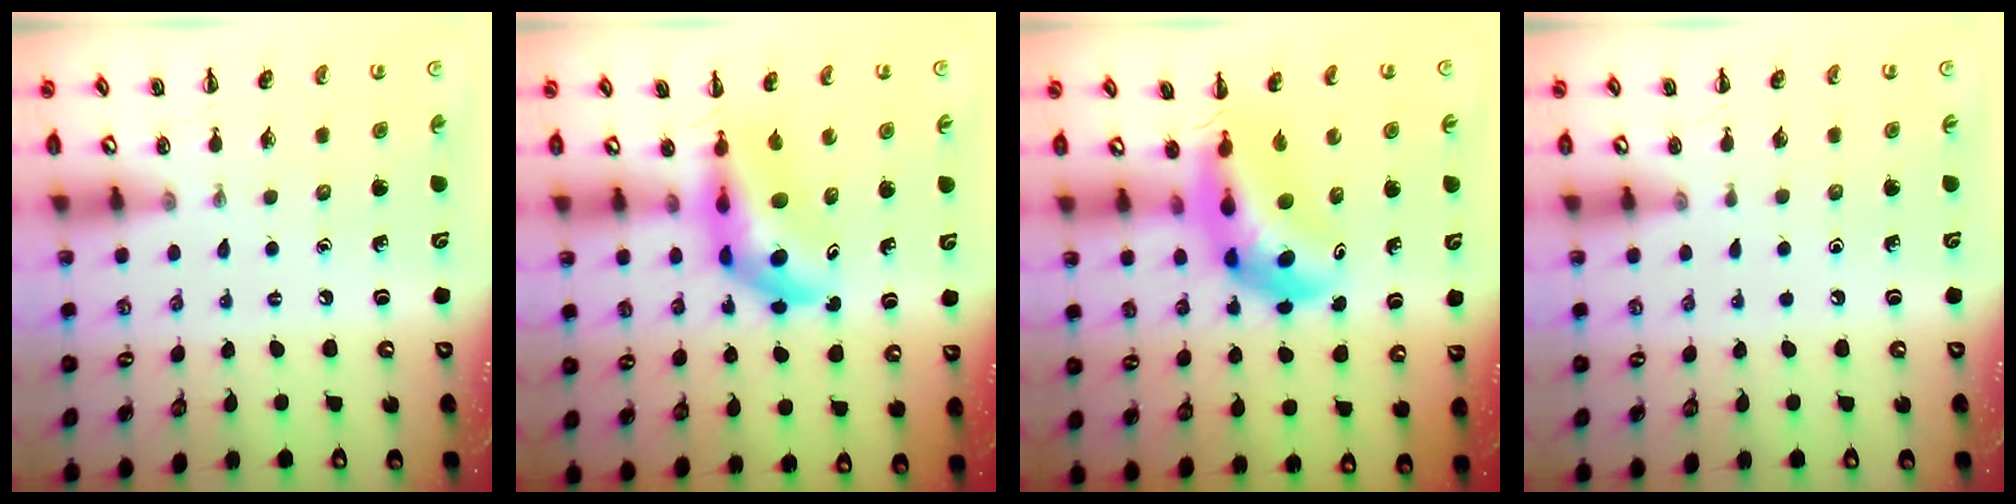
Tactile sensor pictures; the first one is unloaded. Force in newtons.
{"total": 6.1, "press": 5.8, "slide": 1.9}
{"total": 6.2, "press": 6.0, "slide": 1.9}
{"total": 0.0}